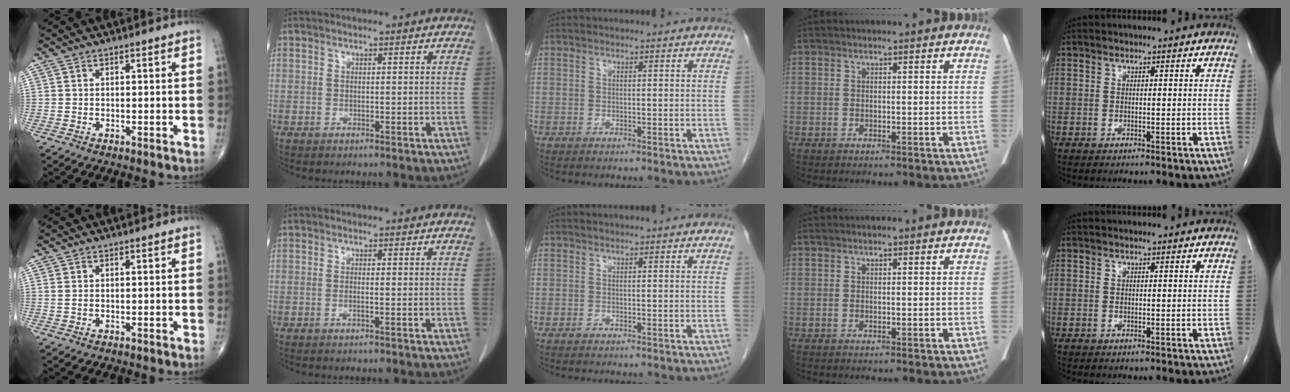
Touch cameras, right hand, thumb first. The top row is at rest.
{"thumb": {"total": 0.8, "force": [0.3, 0.2, 0.7], "torque": [-0.026, 0.007, 0.010]}, "index": {"total": 0.7, "force": [-0.2, 0.0, 0.7], "torque": [-0.015, 0.000, -0.004]}}